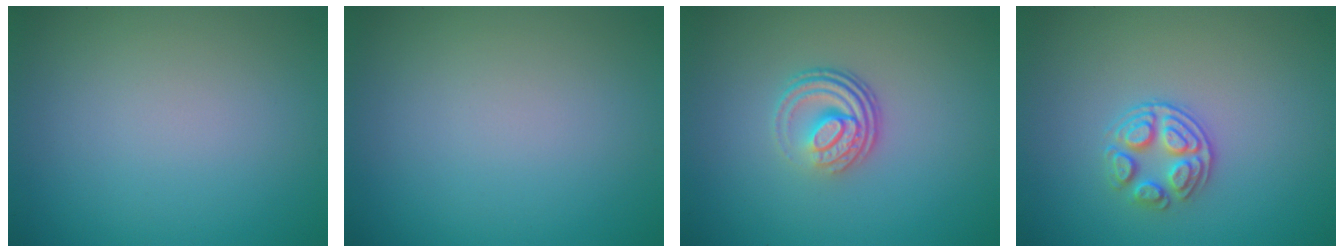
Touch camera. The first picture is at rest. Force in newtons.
{"total": 0.0}
{"total": 3.9, "press": 2.6, "slide": 2.9}
{"total": 2.9, "press": 2.6, "slide": 1.3}